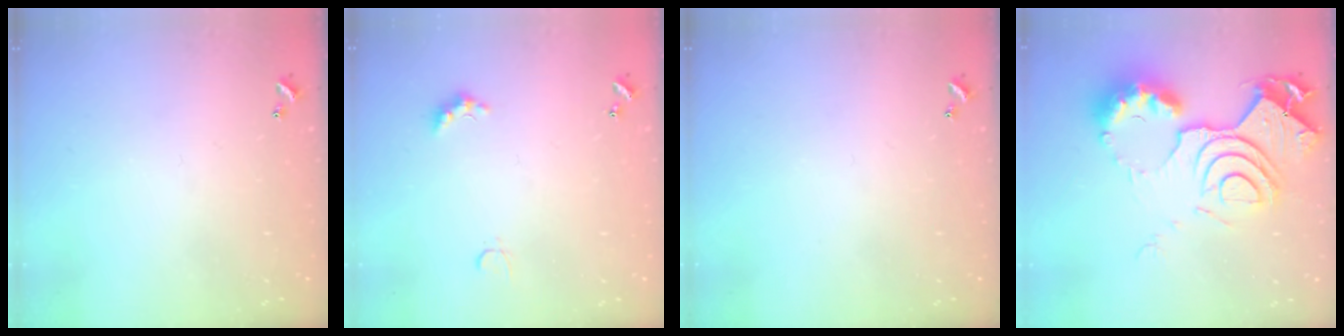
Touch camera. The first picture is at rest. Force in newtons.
{"total": 3.3, "press": 3.3, "slide": 0.6}
{"total": 0.0}
{"total": 18.5, "press": 18.4, "slide": 1.6}